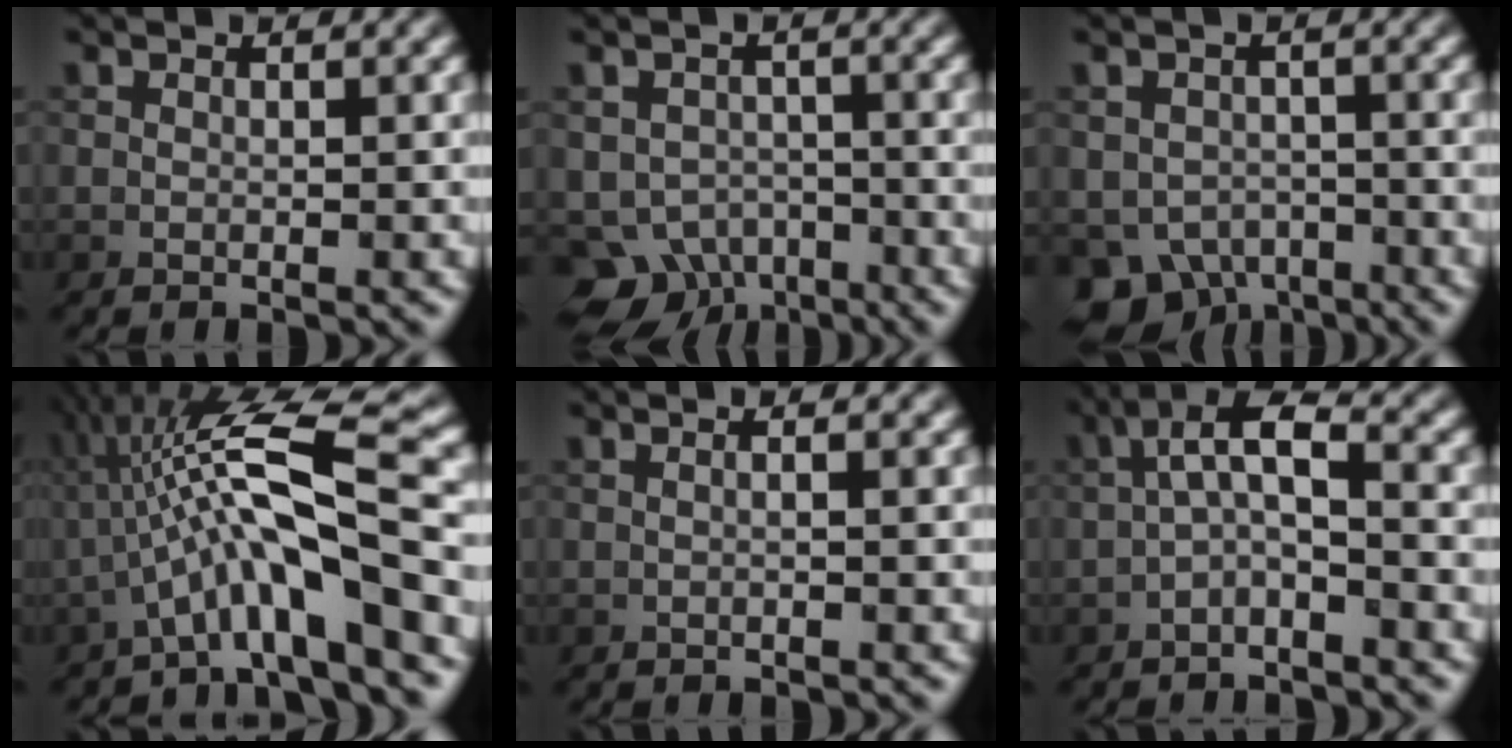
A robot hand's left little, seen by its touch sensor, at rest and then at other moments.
{"total": 5.1, "force": [-2.9, 3.8, 1.8], "torque": [-0.016, -0.016, -0.050]}
{"total": 6.1, "force": [-3.5, 4.5, 2.3], "torque": [-0.034, -0.022, -0.055]}
{"total": 9.6, "force": [-1.8, 1.6, 9.3], "torque": [-0.155, 0.029, -0.038]}
{"total": 1.0, "force": [0.2, 0.3, 0.9], "torque": [-0.006, -0.006, -0.007]}
{"total": 3.9, "force": [-0.8, 1.1, 3.6], "torque": [-0.073, 0.020, -0.026]}